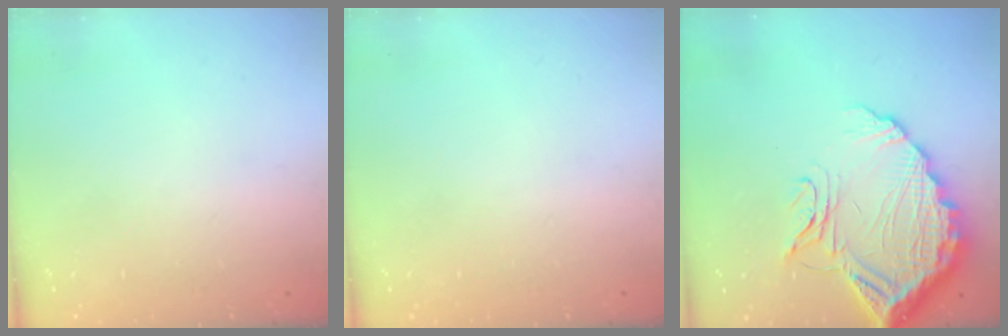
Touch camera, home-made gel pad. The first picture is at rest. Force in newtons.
{"total": 0.0}
{"total": 18.6, "press": 18.6, "slide": 1.7}